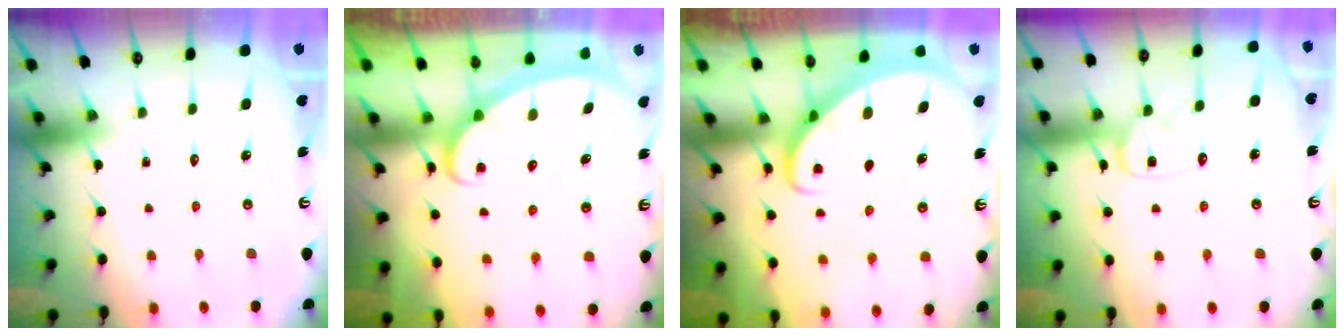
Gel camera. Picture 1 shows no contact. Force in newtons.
{"total": 2.3, "press": 2.3, "slide": 0.4}
{"total": 2.7, "press": 2.7, "slide": 0.2}
{"total": 11.2, "press": 11.2, "slide": 0.5}